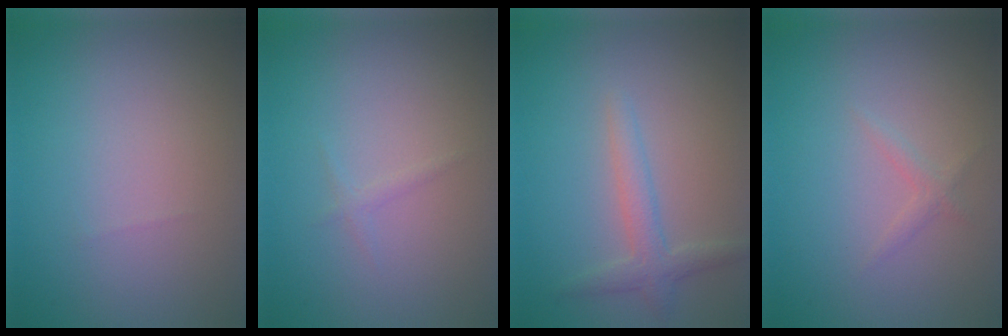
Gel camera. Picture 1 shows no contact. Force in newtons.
{"total": 0.6, "press": 0.6, "slide": 0.1}
{"total": 2.3, "press": 2.3, "slide": 0.1}
{"total": 0.9, "press": 0.9, "slide": 0.0}